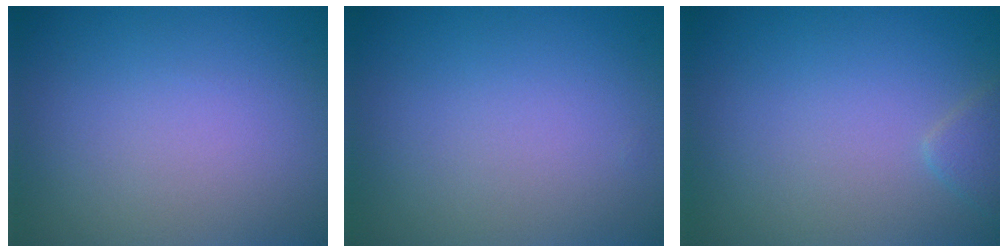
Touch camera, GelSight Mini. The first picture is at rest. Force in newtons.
{"total": 0.0}
{"total": 1.3, "press": 1.3, "slide": 0.1}